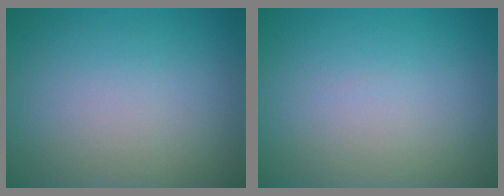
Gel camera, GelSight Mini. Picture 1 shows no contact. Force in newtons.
{"total": 0.0}